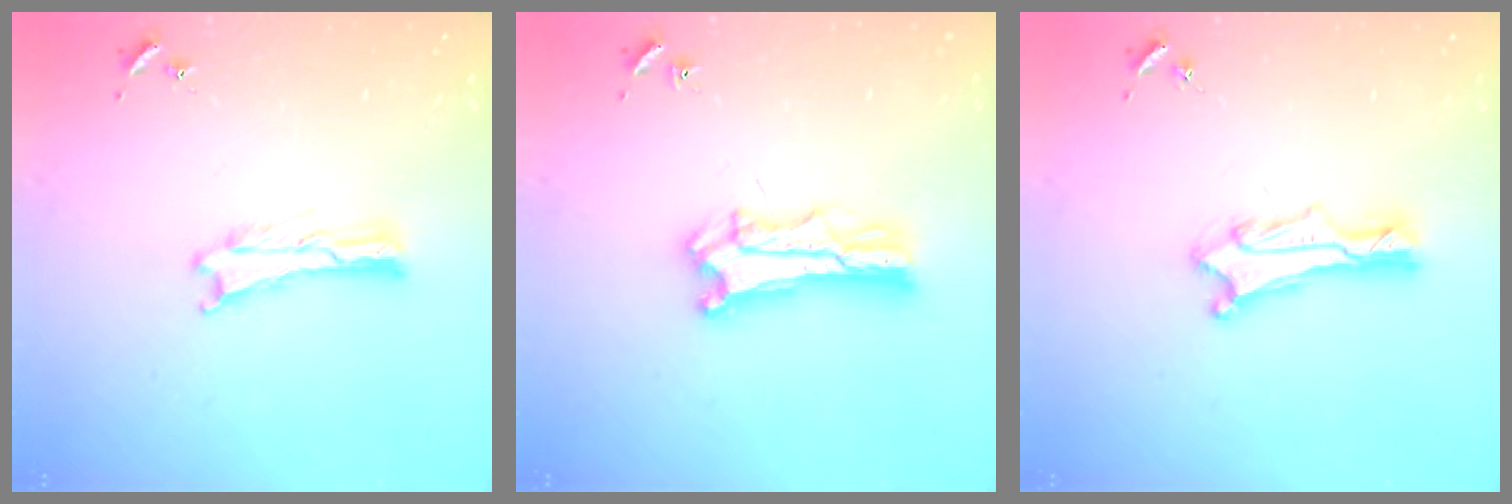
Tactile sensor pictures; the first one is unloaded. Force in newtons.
{"total": 6.6, "press": 6.6, "slide": 0.6}
{"total": 2.4, "press": 2.4, "slide": 0.3}